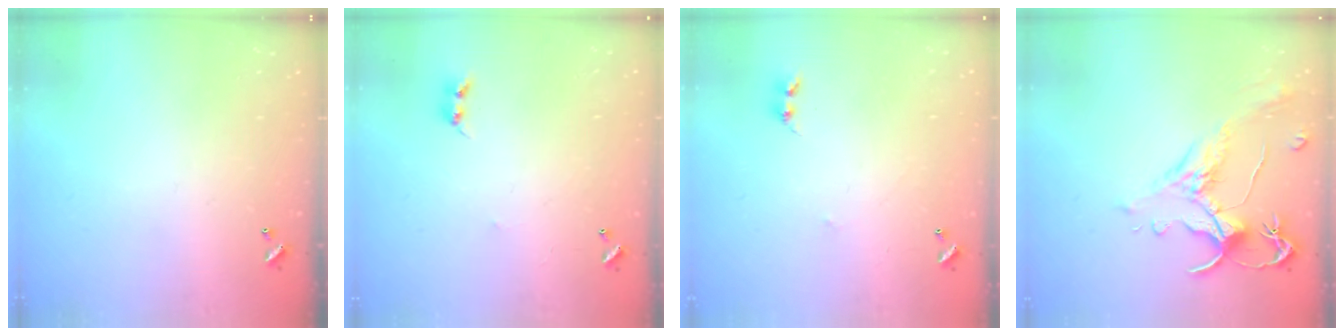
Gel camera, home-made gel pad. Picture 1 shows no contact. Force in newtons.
{"total": 2.2, "press": 2.2, "slide": 0.4}
{"total": 2.5, "press": 2.4, "slide": 0.4}
{"total": 1.6, "press": 1.1, "slide": 1.2}